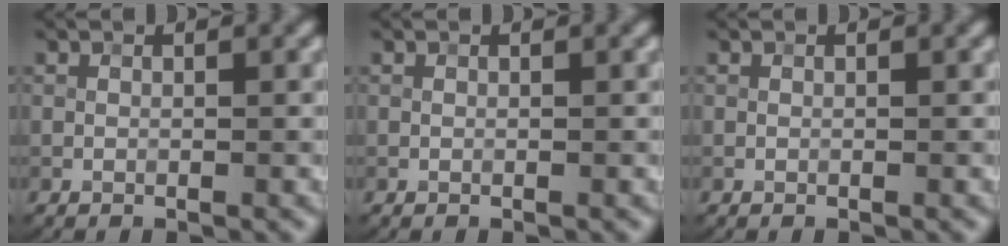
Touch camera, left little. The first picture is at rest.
{"total": 0.0}
{"total": 0.0}